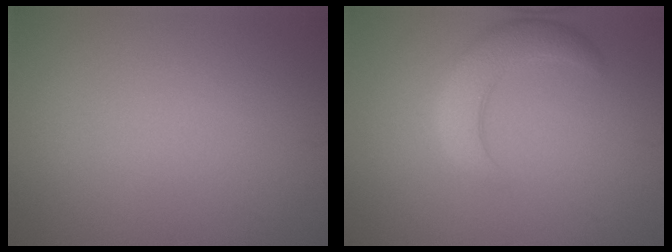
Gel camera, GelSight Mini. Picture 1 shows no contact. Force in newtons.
{"total": 4.1, "press": 4.1, "slide": 0.3}